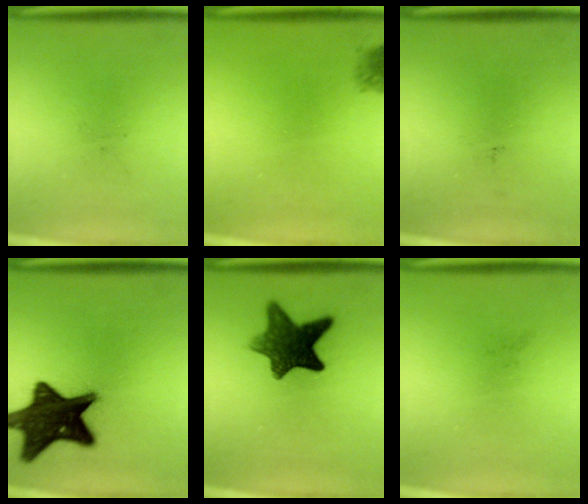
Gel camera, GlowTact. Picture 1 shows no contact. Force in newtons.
{"total": 1.5}
{"total": 0.0}
{"total": 17.7}
{"total": 10.3}
{"total": 0.0}